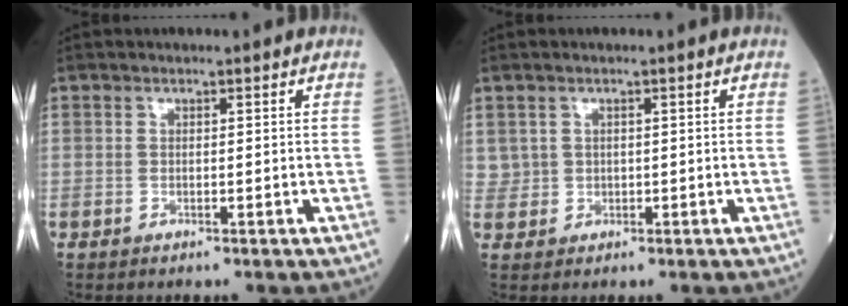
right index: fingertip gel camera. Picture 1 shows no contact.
{"total": 2.1, "force": [0.7, 2.0, 0.2], "torque": [0.005, 0.005, 0.014]}